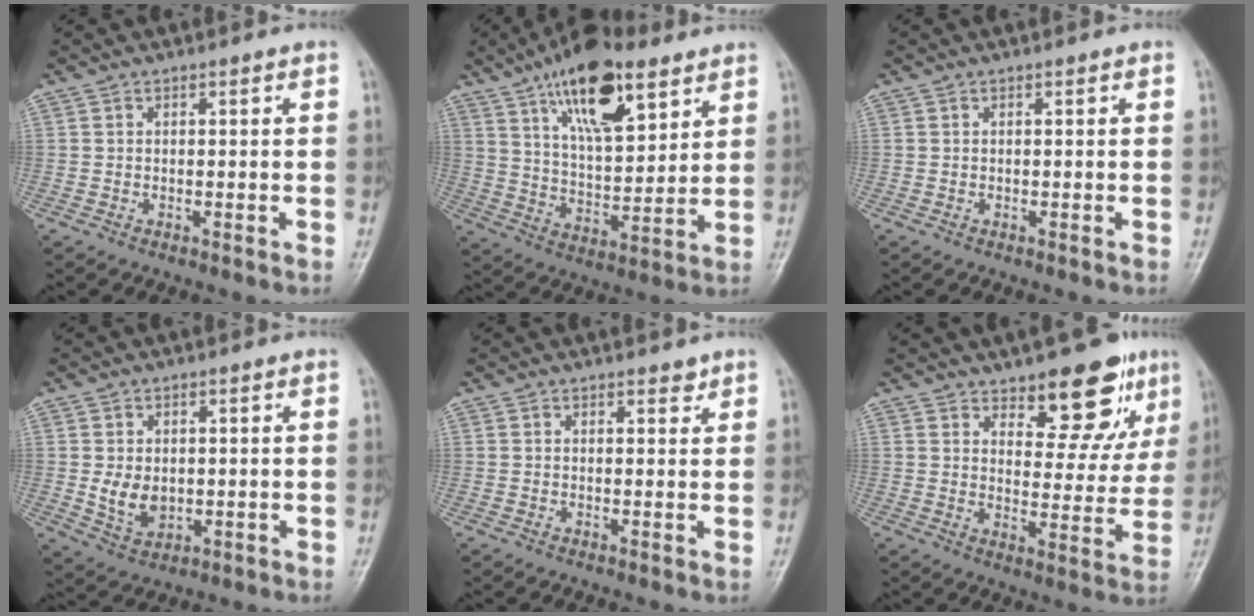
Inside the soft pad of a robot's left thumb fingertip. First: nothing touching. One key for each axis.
{"total": 17.6, "fx": 9.9, "fy": 7.3, "fz": 12.6, "tx": -0.173, "ty": -0.040, "tz": 0.170}
{"total": 0.0}
{"total": 5.7, "fx": -0.1, "fy": 4.2, "fz": 3.8, "tx": -0.047, "ty": -0.007, "tz": 0.010}
{"total": 1.4, "fx": 1.0, "fy": 0.7, "fz": 0.6, "tx": 0.004, "ty": -0.005, "tz": 0.011}
{"total": 13.1, "fx": 8.5, "fy": 5.6, "fz": 8.2, "tx": -0.052, "ty": -0.053, "tz": 0.121}